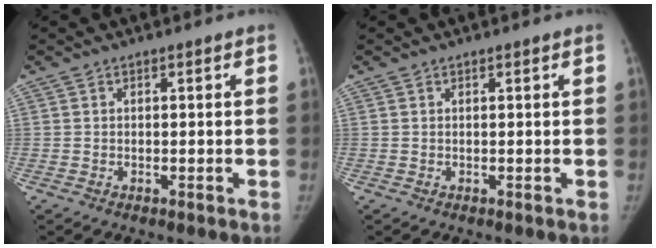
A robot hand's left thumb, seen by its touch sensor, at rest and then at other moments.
{"total": 0.0}